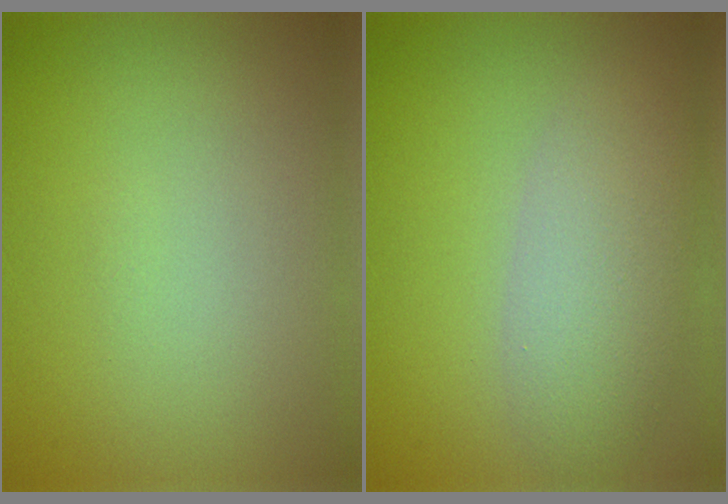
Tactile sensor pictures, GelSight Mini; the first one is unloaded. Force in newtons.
{"total": 4.6, "press": 4.6, "slide": 0.2}